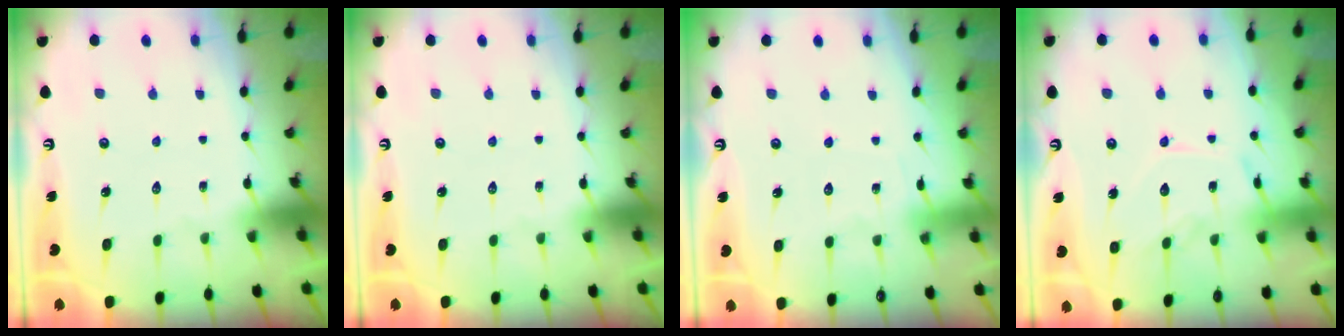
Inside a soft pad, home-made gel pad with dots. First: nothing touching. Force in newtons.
{"total": 0.0}
{"total": 5.2, "press": 5.1, "slide": 0.7}
{"total": 11.0, "press": 11.0, "slide": 0.3}